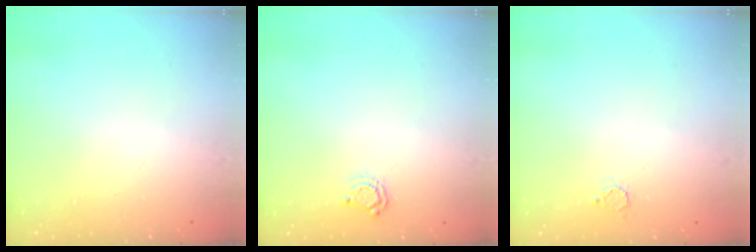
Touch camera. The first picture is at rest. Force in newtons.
{"total": 4.3, "press": 4.3, "slide": 0.5}
{"total": 2.1, "press": 2.1, "slide": 0.2}